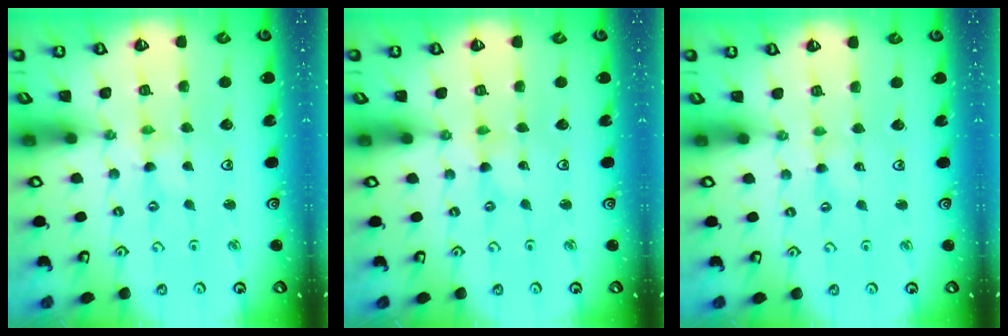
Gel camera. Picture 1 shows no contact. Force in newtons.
{"total": 0.0}
{"total": 0.5, "press": 0.5, "slide": 0.1}